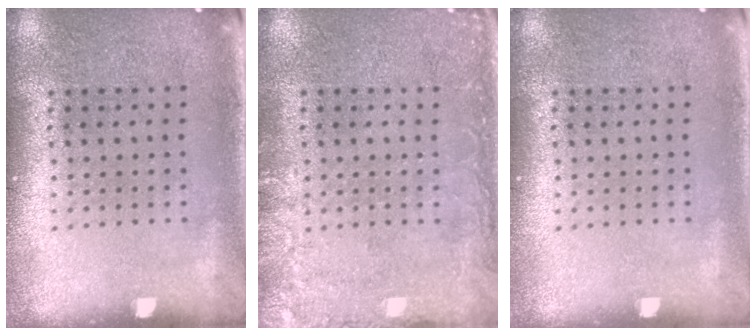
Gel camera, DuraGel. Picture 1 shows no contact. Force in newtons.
{"total": 2.6, "press": 2.6, "slide": 0.3}
{"total": 0.0}